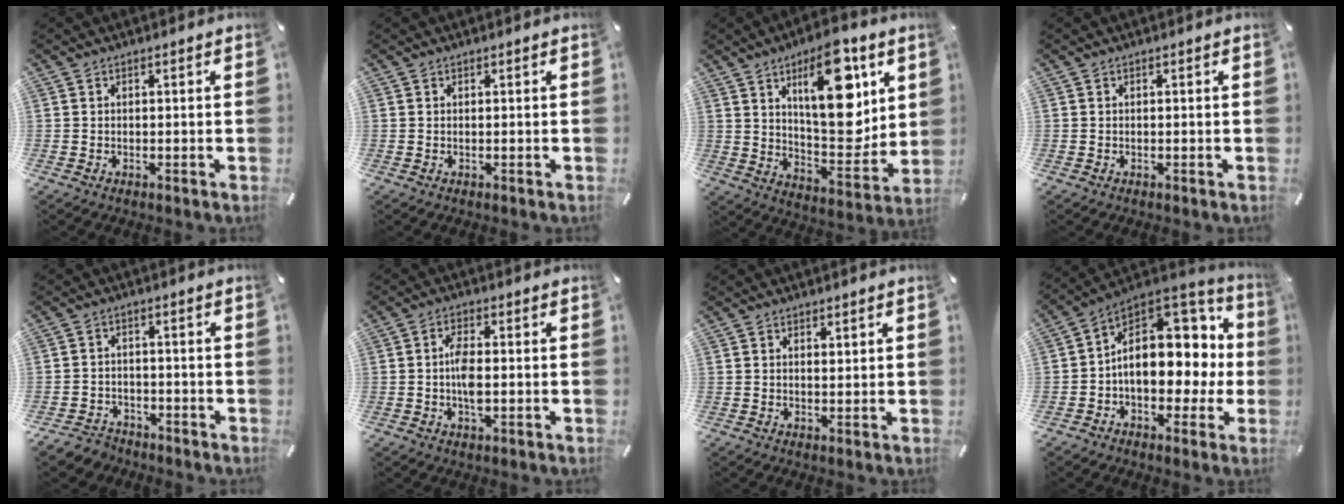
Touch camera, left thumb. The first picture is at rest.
{"total": 0.0}
{"total": 19.2, "force": [8.8, 8.6, 14.8], "torque": [-0.217, -0.052, 0.138]}
{"total": 0.0}
{"total": 4.4, "force": [-3.6, 2.4, 0.8], "torque": [-0.022, 0.016, -0.073]}
{"total": 5.6, "force": [-0.7, 2.6, 4.9], "torque": [-0.100, 0.004, -0.014]}
{"total": 0.9, "force": [0.5, 0.5, 0.5], "torque": [-0.002, -0.001, 0.006]}
{"total": 15.5, "force": [1.4, 11.1, 10.6], "torque": [-0.158, -0.019, 0.026]}